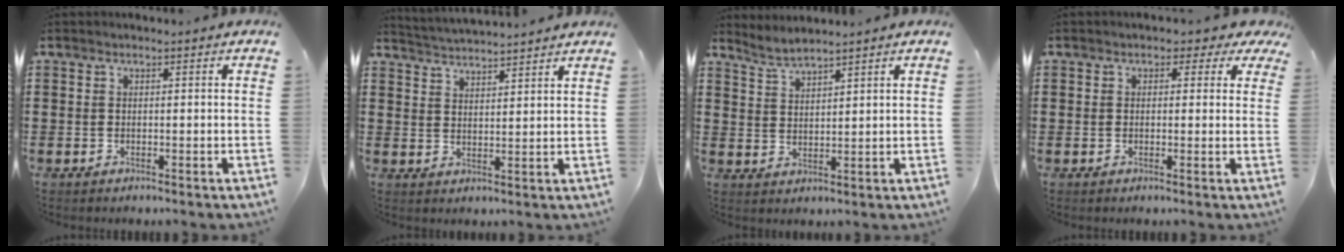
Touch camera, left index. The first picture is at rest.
{"total": 3.2, "force": [3.1, -0.4, -0.3], "torque": [-0.007, -0.016, 0.055]}
{"total": 2.8, "force": [2.7, -0.1, 0.5], "torque": [-0.018, -0.006, 0.051]}
{"total": 1.8, "force": [0.7, 1.2, 1.1], "torque": [-0.019, 0.006, 0.008]}